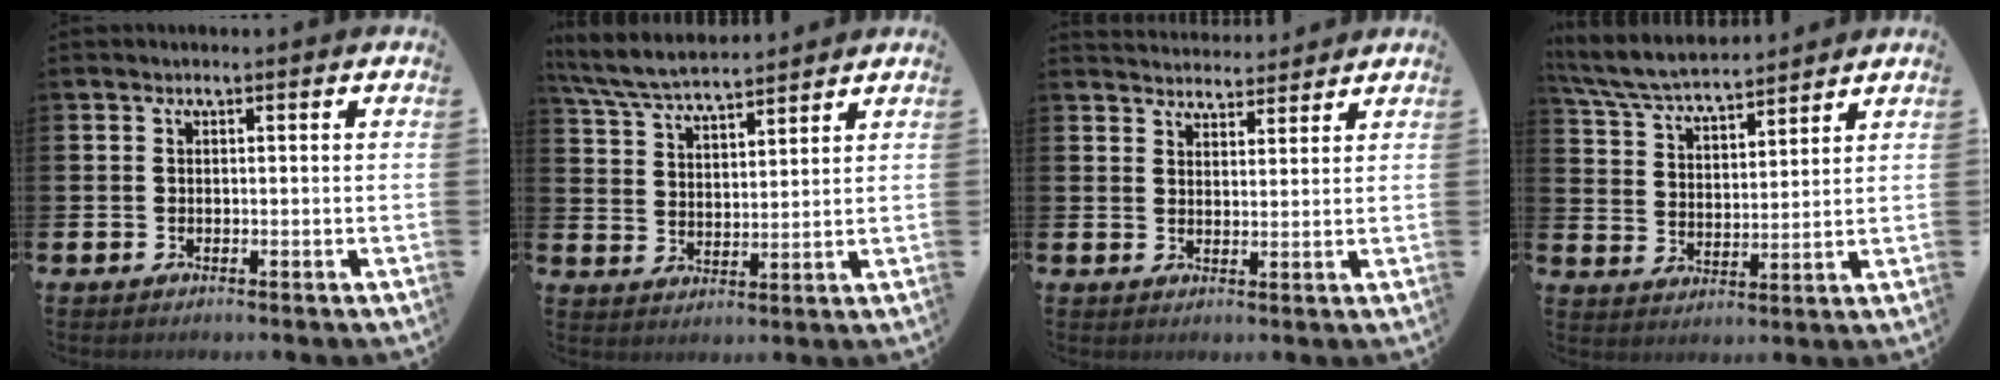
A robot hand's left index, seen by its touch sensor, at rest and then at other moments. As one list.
[{"total": 6.4, "force": [6.1, 1.0, 1.5], "torque": [-0.054, -0.028, 0.111]}, {"total": 3.7, "force": [3.6, 0.8, -0.4], "torque": [0.003, -0.019, 0.066]}, {"total": 6.4, "force": [6.1, 0.8, 1.5], "torque": [-0.057, -0.039, 0.109]}]